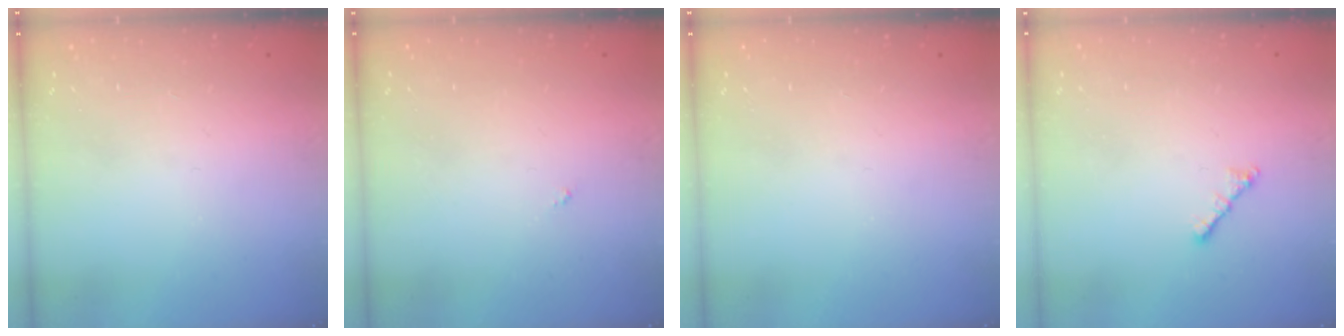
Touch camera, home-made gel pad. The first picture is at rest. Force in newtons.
{"total": 0.0}
{"total": 0.0}
{"total": 2.1, "press": 2.0, "slide": 0.6}